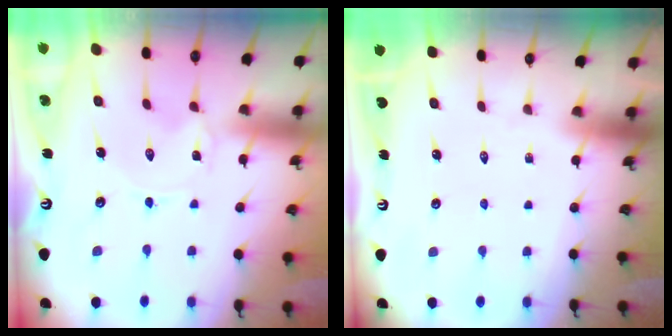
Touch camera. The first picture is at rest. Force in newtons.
{"total": 0.0}